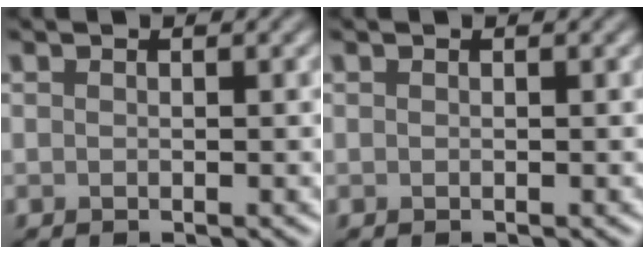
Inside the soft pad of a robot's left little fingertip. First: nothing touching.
{"total": 0.0}